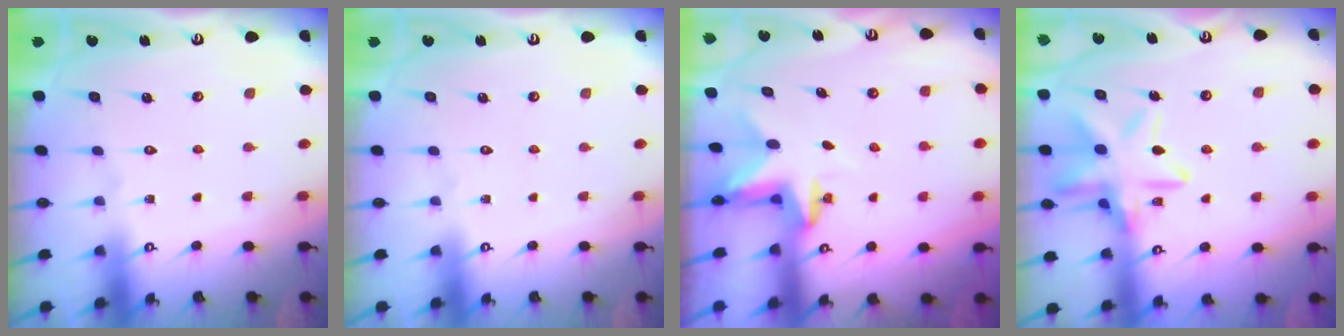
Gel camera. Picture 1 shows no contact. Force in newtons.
{"total": 0.0}
{"total": 2.4, "press": 2.3, "slide": 0.4}
{"total": 15.3, "press": 15.2, "slide": 1.2}